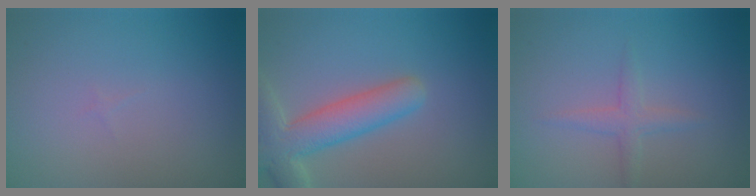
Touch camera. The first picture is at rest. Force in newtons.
{"total": 5.4, "press": 5.4, "slide": 0.4}
{"total": 1.6, "press": 1.6, "slide": 0.0}